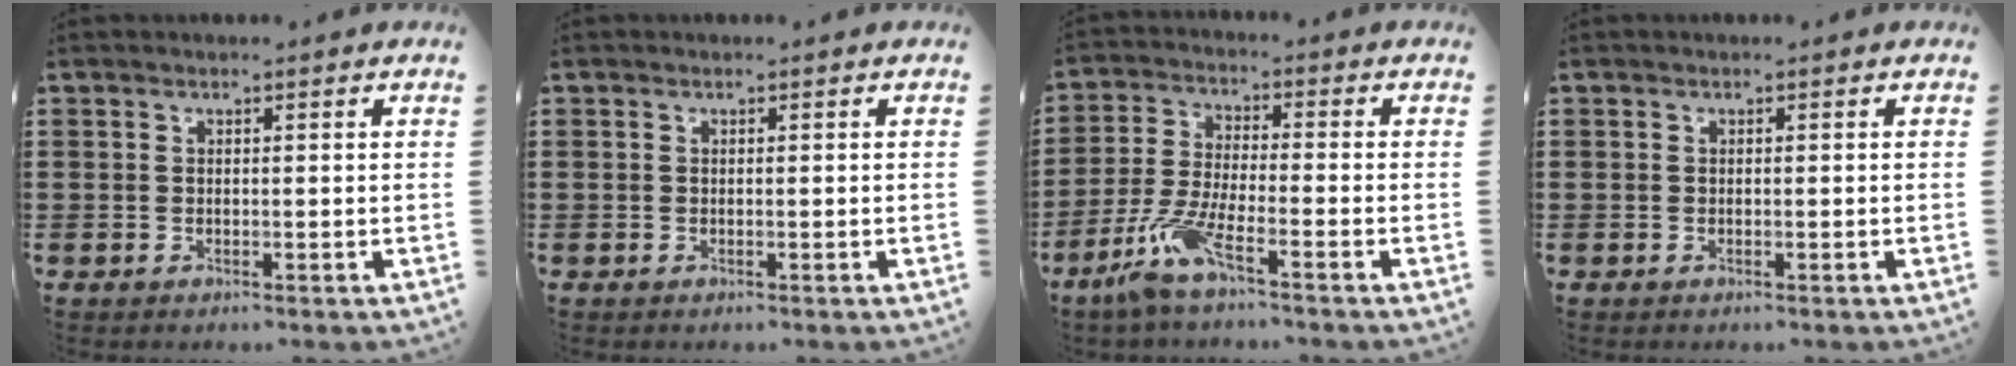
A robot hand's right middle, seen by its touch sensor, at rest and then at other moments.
{"total": 0.0}
{"total": 7.0, "force": [-4.8, 0.6, 5.0], "torque": [-0.122, -0.016, -0.096]}
{"total": 0.0}